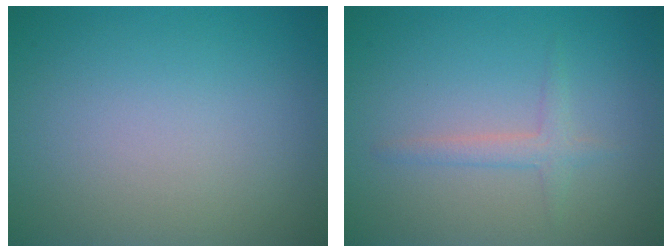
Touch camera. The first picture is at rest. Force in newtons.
{"total": 1.6, "press": 1.6, "slide": 0.1}